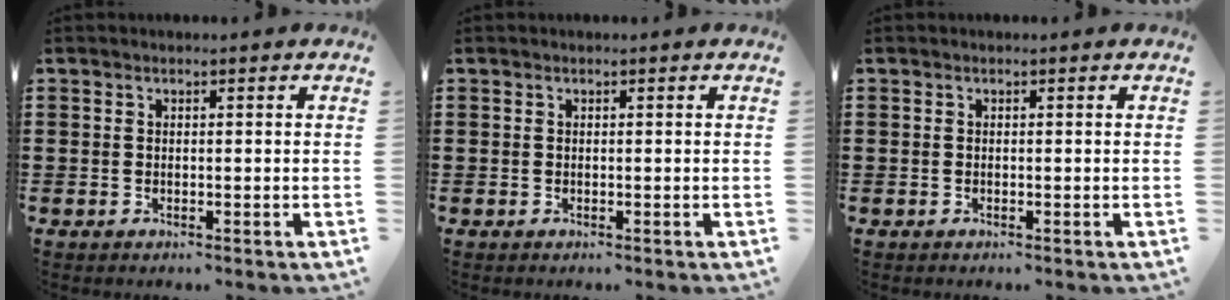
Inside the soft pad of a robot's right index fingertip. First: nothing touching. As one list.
[{"total": 0.0}, {"total": 0.0}]